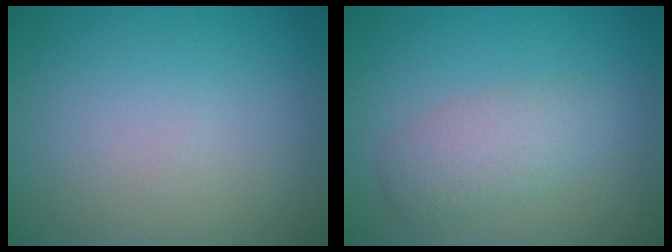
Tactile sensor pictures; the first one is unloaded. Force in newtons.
{"total": 3.0, "press": 3.0, "slide": 0.1}